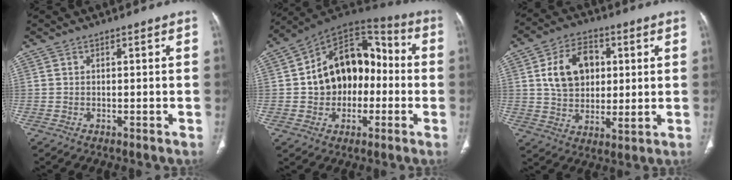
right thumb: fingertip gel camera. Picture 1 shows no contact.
{"total": 18.6, "force": [-0.8, 13.3, 13.0], "torque": [-0.151, 0.047, -0.017]}
{"total": 13.0, "force": [3.3, 9.0, 8.8], "torque": [-0.120, -0.005, 0.058]}